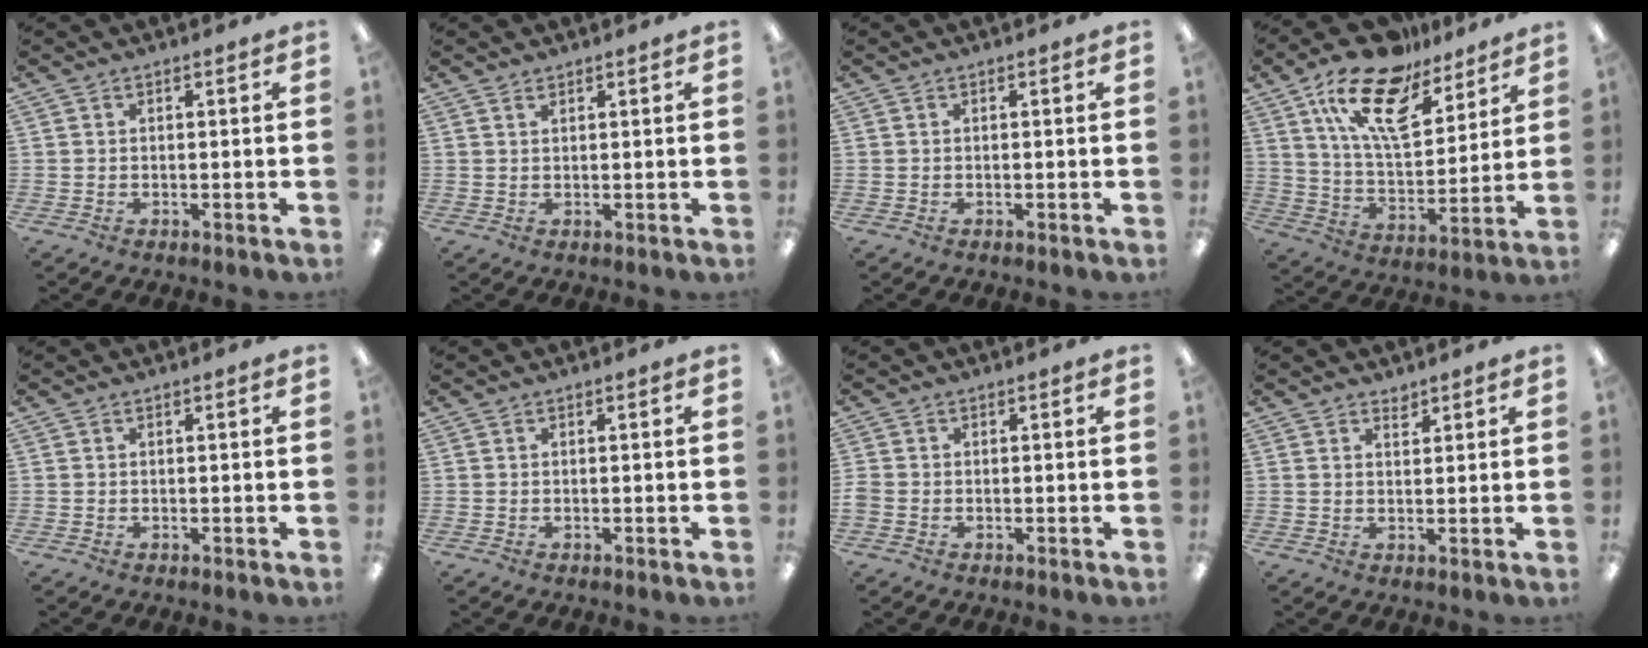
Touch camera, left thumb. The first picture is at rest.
{"total": 1.1, "force": [1.0, 0.3, 0.4], "torque": [-0.009, -0.001, 0.020]}
{"total": 0.0}
{"total": 19.7, "force": [13.1, 8.9, 11.7], "torque": [-0.214, -0.065, 0.230]}
{"total": 0.0}
{"total": 0.0}
{"total": 1.2, "force": [-0.4, 1.0, 0.5], "torque": [-0.008, 0.003, -0.006]}
{"total": 2.1, "force": [2.0, 0.8, 0.2], "torque": [0.003, -0.011, 0.035]}